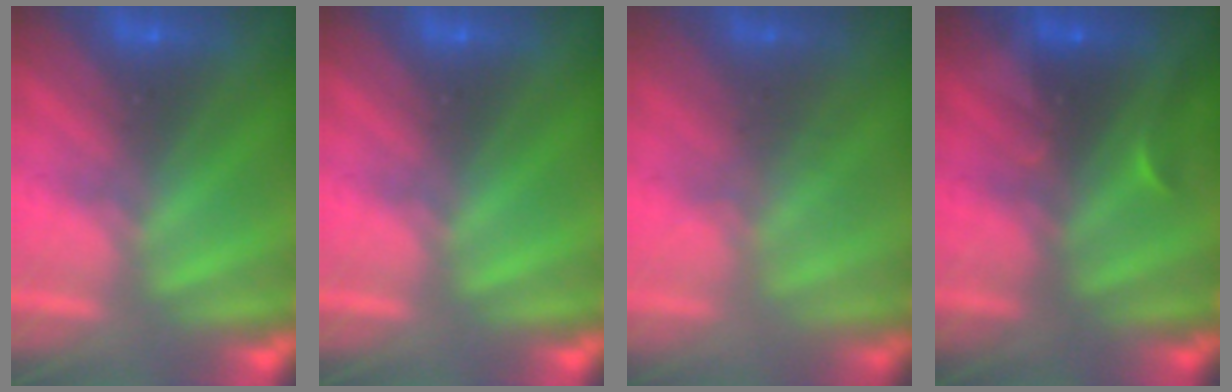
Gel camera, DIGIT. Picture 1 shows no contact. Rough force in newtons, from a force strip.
{"total": 0.0}
{"total": 1.8}
{"total": 3.5}